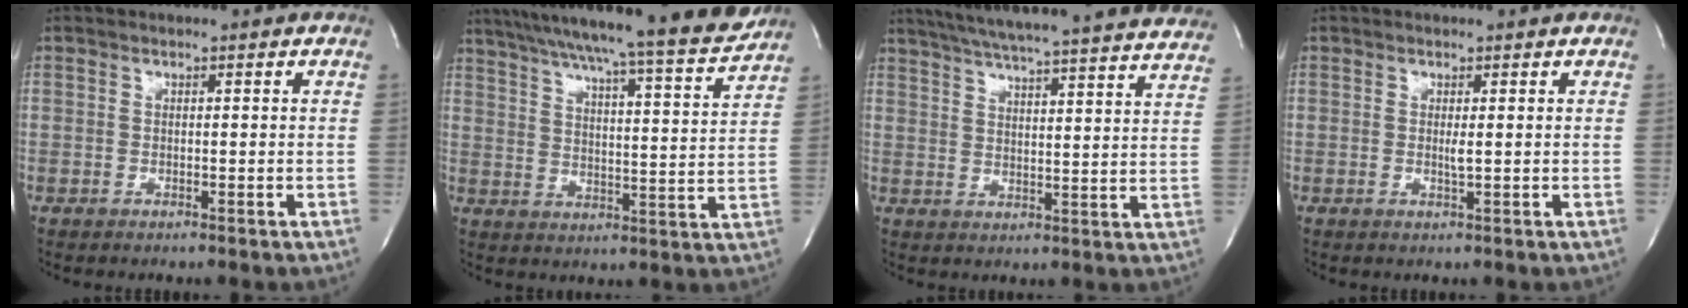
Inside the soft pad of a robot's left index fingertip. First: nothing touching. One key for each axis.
{"total": 20.6, "fx": 18.5, "fy": -0.5, "fz": 9.0, "tx": -0.144, "ty": -0.033, "tz": 0.254}
{"total": 31.5, "fx": 28.8, "fy": 1.0, "fz": 12.9, "tx": -0.214, "ty": -0.048, "tz": 0.354}
{"total": 1.1, "fx": 0.1, "fy": -0.1, "fz": 1.1, "tx": -0.027, "ty": -0.003, "tz": 0.003}